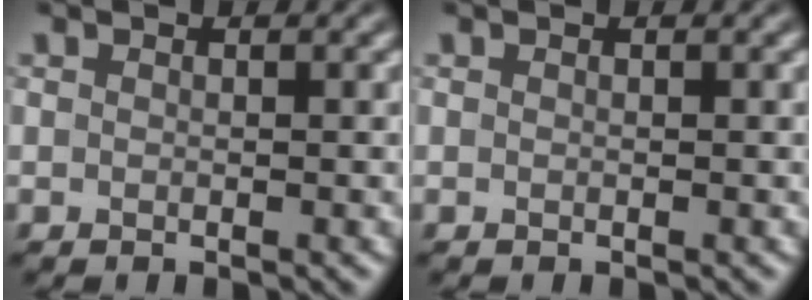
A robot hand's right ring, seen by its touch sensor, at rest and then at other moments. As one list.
[{"total": 0.0}]